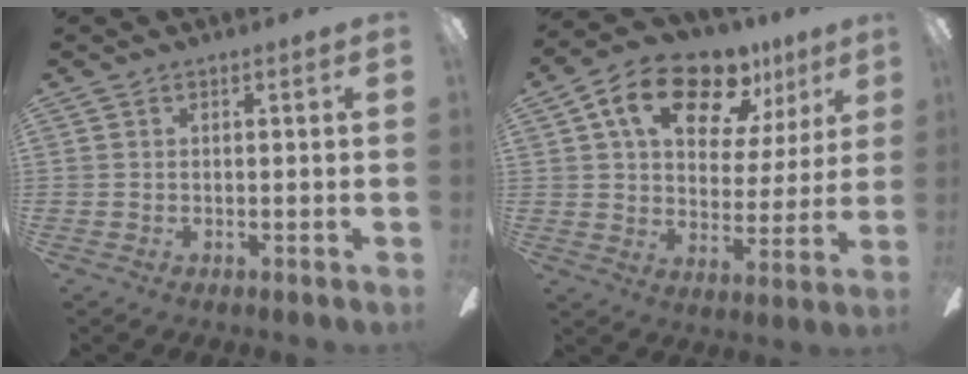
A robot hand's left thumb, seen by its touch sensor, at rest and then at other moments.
{"total": 16.9, "force": [10.2, 9.0, 10.1], "torque": [-0.167, -0.042, 0.176]}